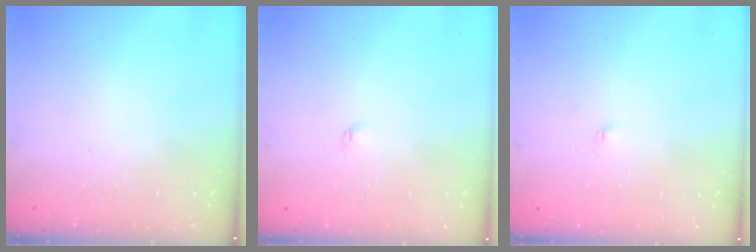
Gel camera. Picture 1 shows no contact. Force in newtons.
{"total": 2.0, "press": 1.9, "slide": 0.4}
{"total": 1.9, "press": 1.9, "slide": 0.3}